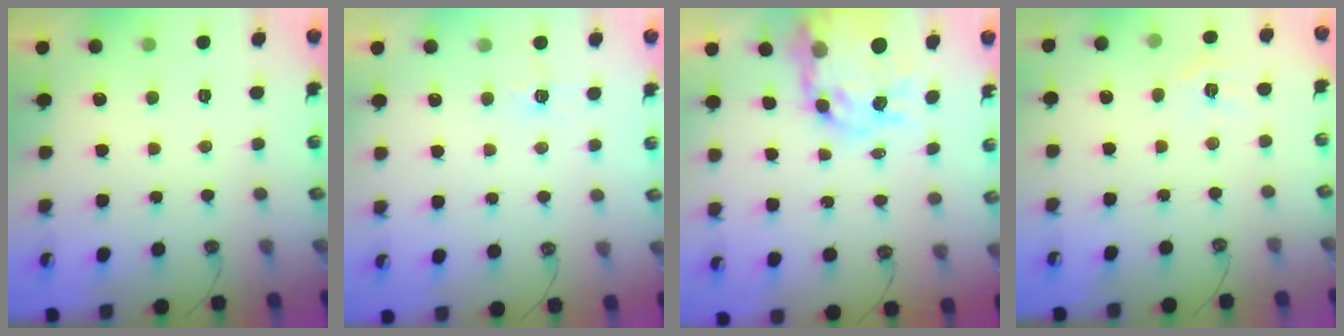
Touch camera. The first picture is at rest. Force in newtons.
{"total": 5.0, "press": 5.0, "slide": 0.7}
{"total": 13.7, "press": 13.6, "slide": 1.2}
{"total": 3.5, "press": 3.5, "slide": 0.3}